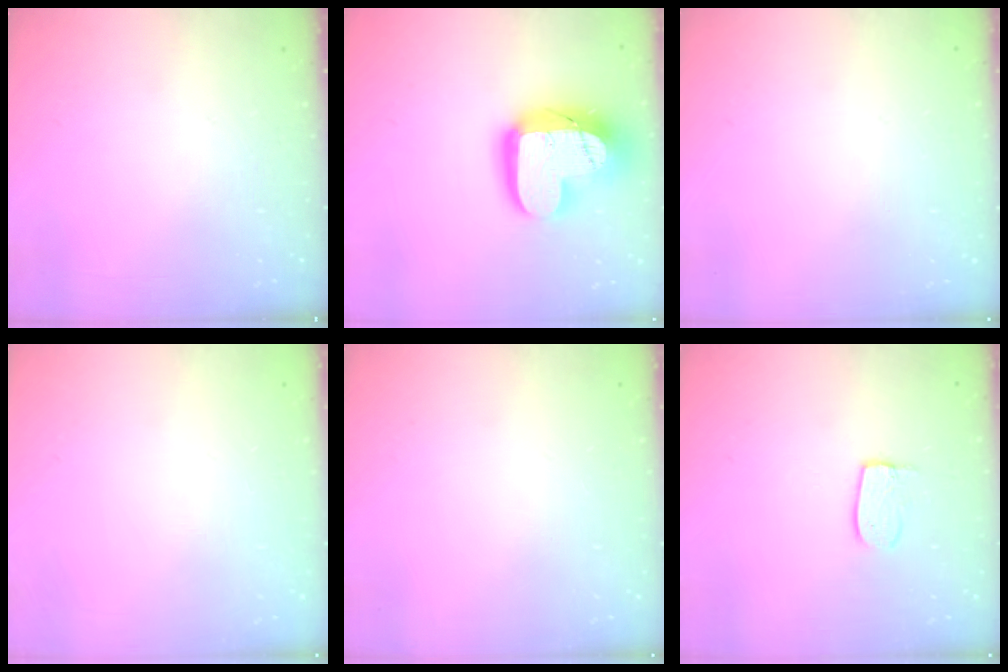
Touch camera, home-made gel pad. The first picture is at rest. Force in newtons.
{"total": 20.6, "press": 20.6, "slide": 1.5}
{"total": 0.0}
{"total": 0.0}
{"total": 0.0}
{"total": 5.5, "press": 5.5, "slide": 0.4}